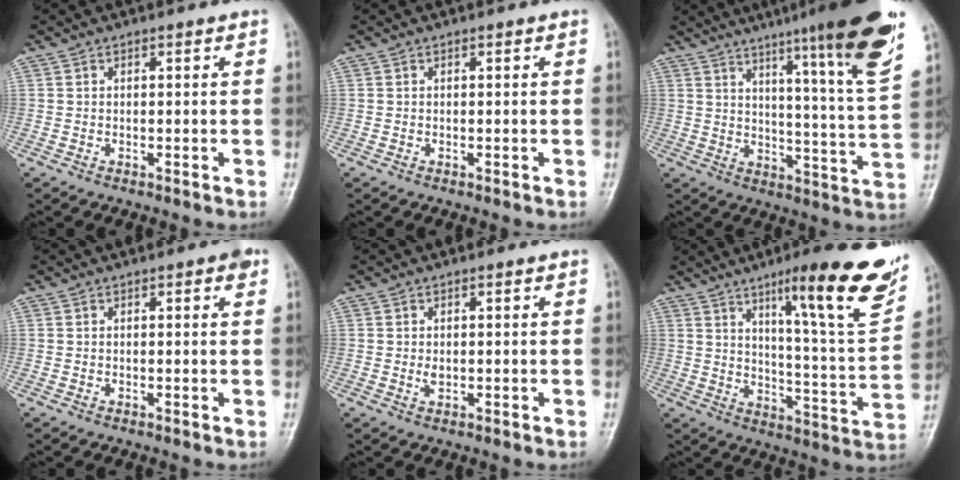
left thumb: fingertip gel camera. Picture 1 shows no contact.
{"total": 0.0}
{"total": 20.3, "force": [13.2, 0.4, 15.5], "torque": [-0.205, -0.067, 0.177]}
{"total": 1.8, "force": [0.9, 0.6, 1.5], "torque": [-0.017, 0.000, 0.008]}
{"total": 1.5, "force": [0.2, 0.9, 1.2], "torque": [-0.016, -0.003, 0.005]}
{"total": 21.2, "force": [12.3, 3.0, 17.0], "torque": [-0.207, -0.057, 0.181]}